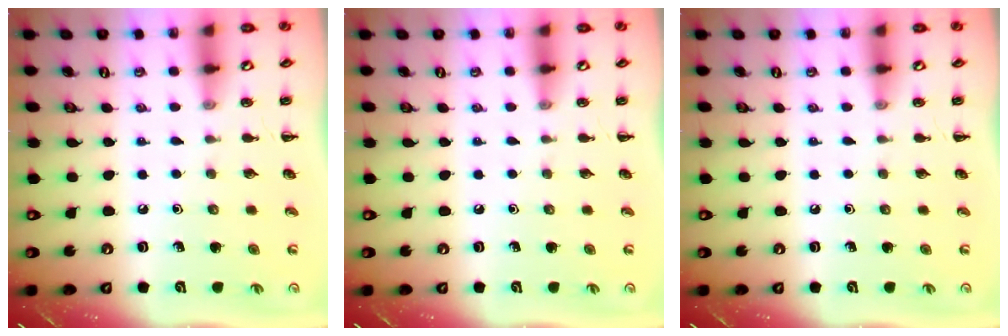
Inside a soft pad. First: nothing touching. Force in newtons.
{"total": 0.0}
{"total": 0.0}